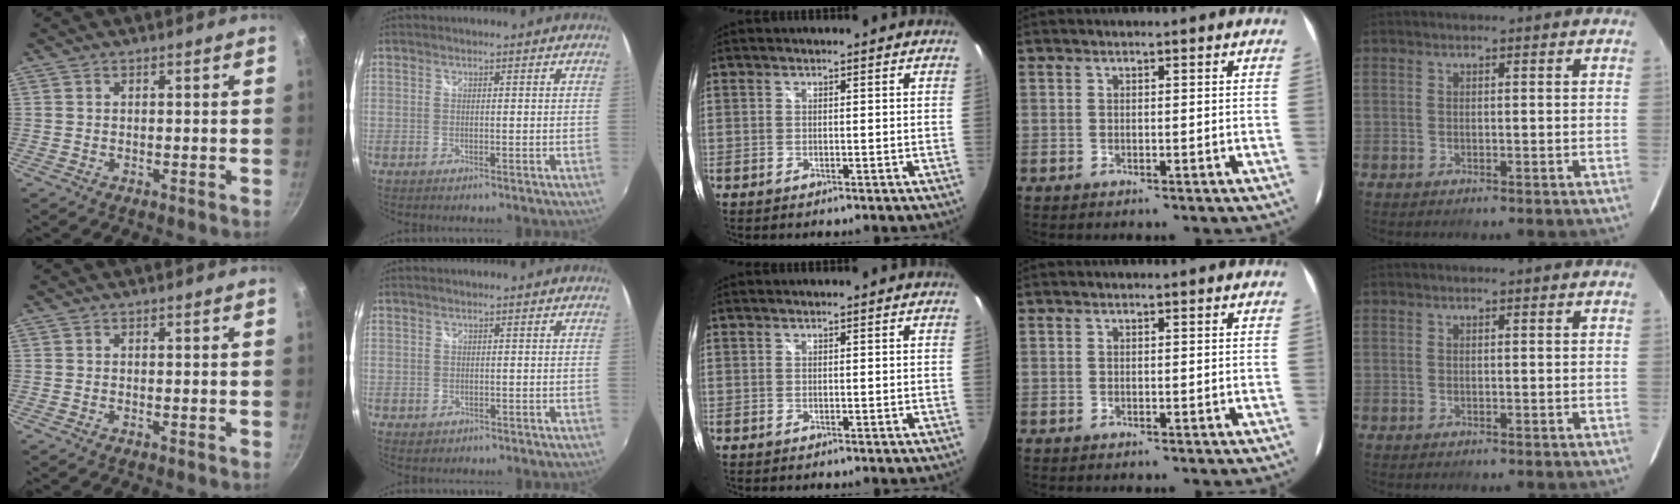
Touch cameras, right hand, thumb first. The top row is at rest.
{"index": {"total": 1.6, "force": [-0.6, 1.4, 0.5], "torque": [-0.010, -0.005, -0.007]}}